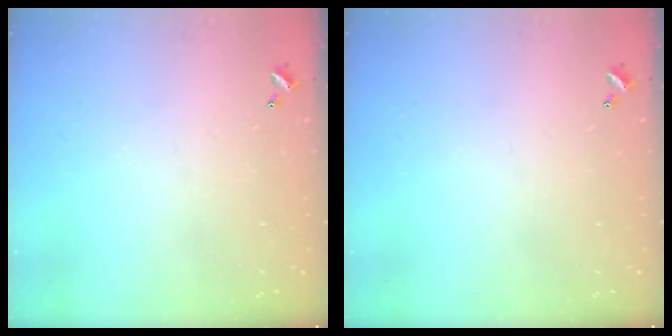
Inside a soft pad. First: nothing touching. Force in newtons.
{"total": 0.0}